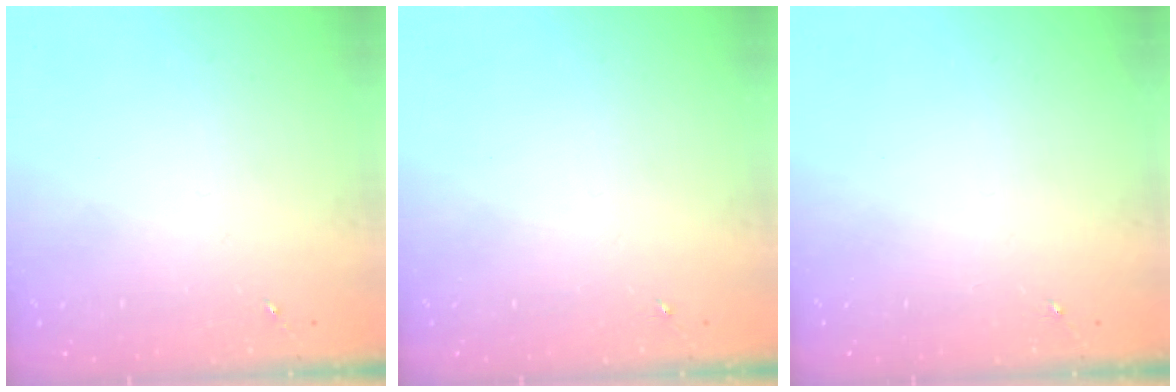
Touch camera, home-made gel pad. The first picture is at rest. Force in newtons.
{"total": 0.0}
{"total": 0.0}